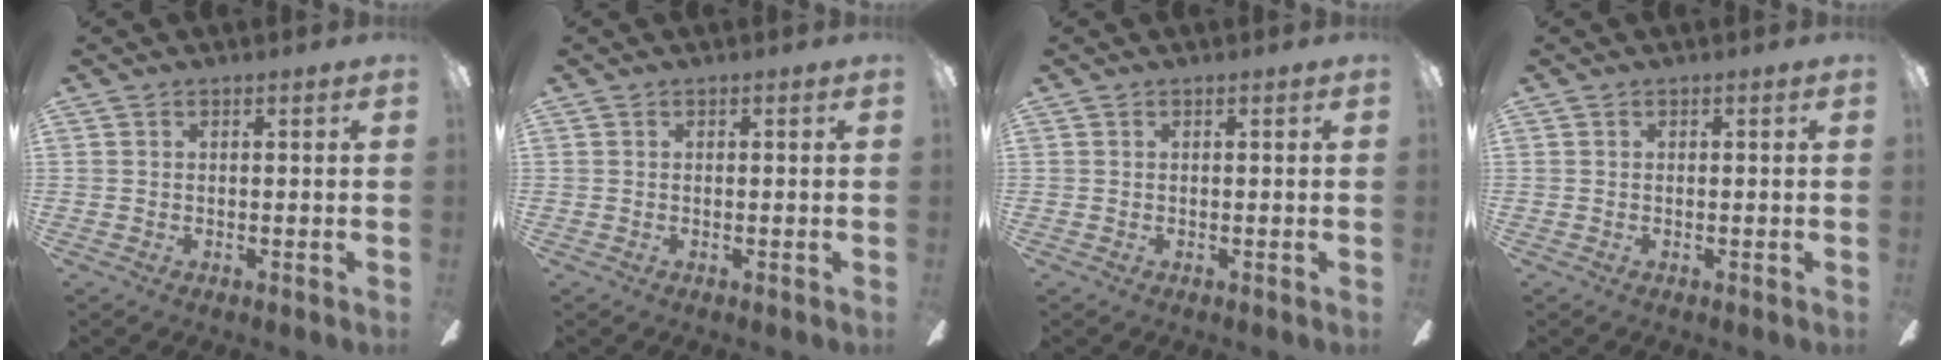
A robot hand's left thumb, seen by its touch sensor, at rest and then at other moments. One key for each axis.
{"total": 0.0}
{"total": 0.0}
{"total": 0.0}